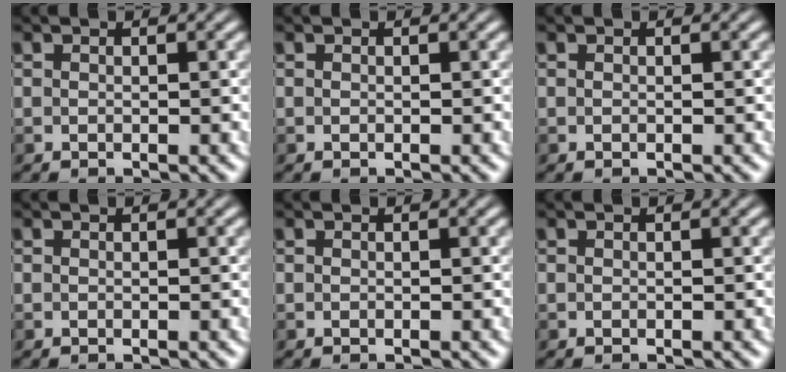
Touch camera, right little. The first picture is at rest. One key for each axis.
{"total": 0.0}
{"total": 0.0}
{"total": 0.0}
{"total": 0.0}
{"total": 0.0}